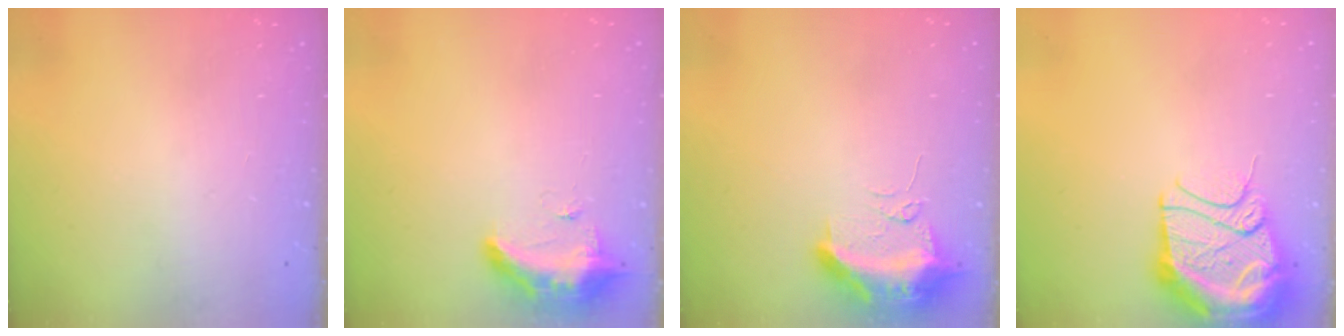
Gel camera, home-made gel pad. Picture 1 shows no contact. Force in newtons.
{"total": 12.6, "press": 10.6, "slide": 6.9}
{"total": 11.0, "press": 10.9, "slide": 1.3}
{"total": 17.9, "press": 16.5, "slide": 6.9}